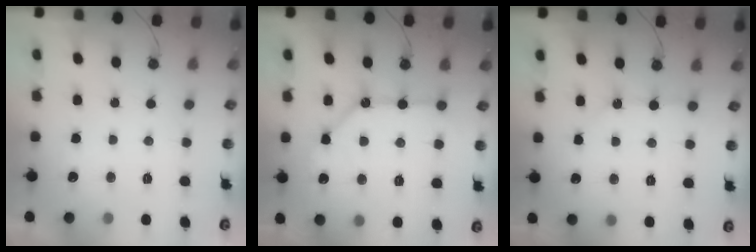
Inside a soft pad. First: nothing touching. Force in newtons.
{"total": 13.1, "press": 13.1, "slide": 1.5}
{"total": 4.9, "press": 4.9, "slide": 0.4}